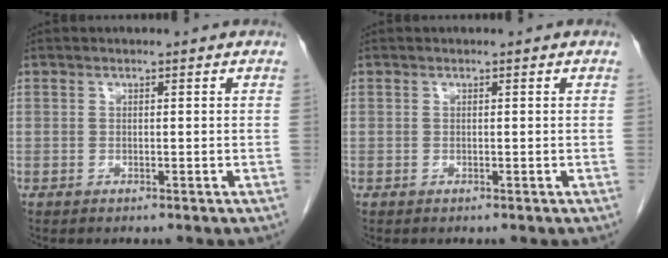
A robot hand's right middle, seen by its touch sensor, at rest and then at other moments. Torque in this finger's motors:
{"motor_torque": [0.00, 0.00, 0.00, 0.00]}